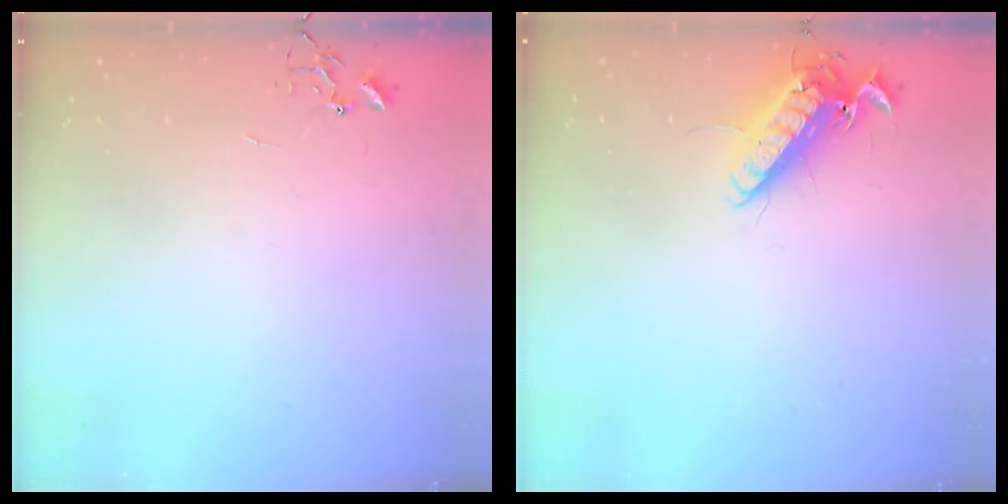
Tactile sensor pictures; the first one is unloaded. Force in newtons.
{"total": 12.8, "press": 12.7, "slide": 1.8}